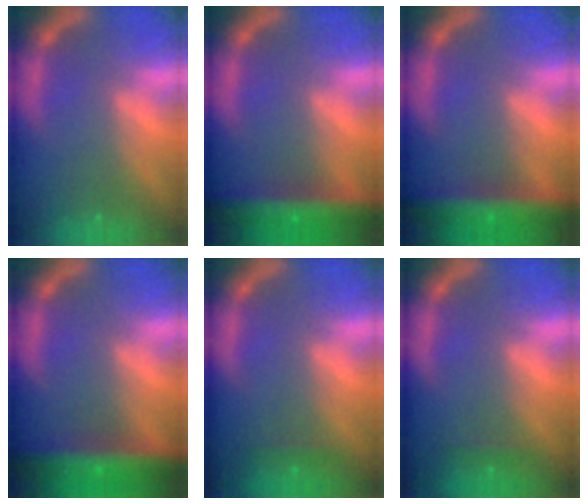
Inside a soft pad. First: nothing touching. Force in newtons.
{"total": 8.6}
{"total": 8.0}
{"total": 9.0}
{"total": 0.9}
{"total": 0.9}